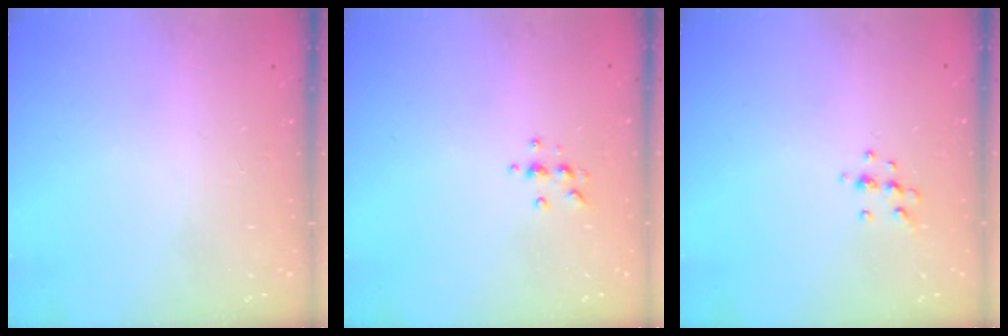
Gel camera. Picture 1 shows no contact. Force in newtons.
{"total": 4.6, "press": 4.6, "slide": 0.6}
{"total": 6.9, "press": 6.8, "slide": 1.2}